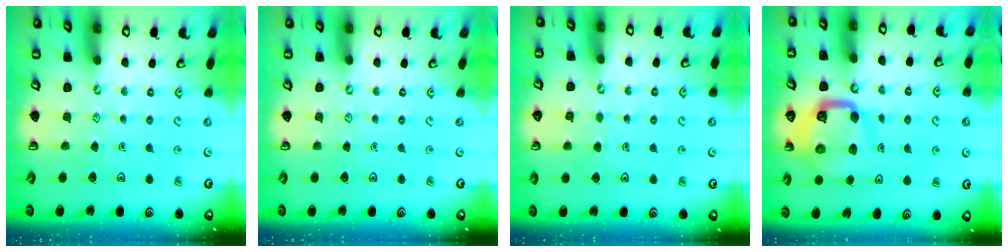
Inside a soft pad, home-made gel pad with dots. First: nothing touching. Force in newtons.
{"total": 0.0}
{"total": 3.6, "press": 3.6, "slide": 0.4}
{"total": 12.5, "press": 12.4, "slide": 1.5}